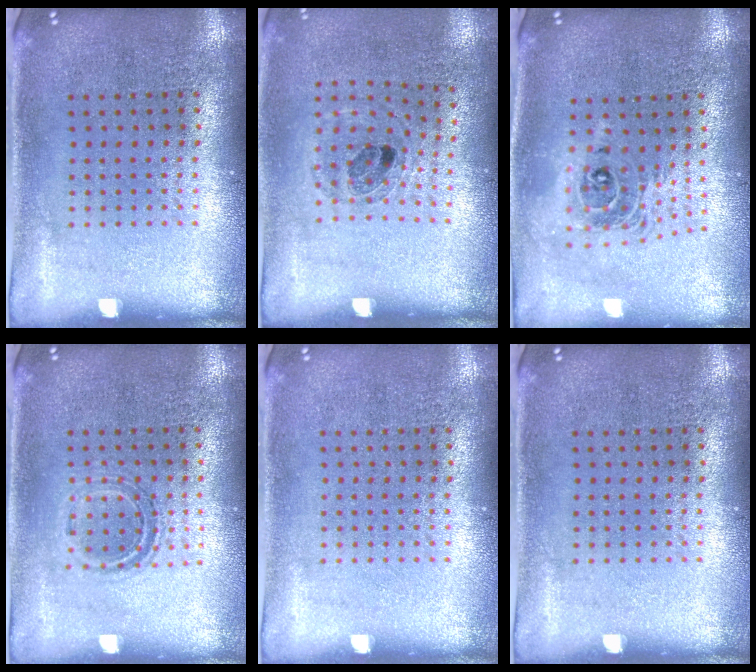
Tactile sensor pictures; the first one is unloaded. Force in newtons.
{"total": 0.9, "press": 0.9, "slide": 0.3}
{"total": 2.0, "press": 1.5, "slide": 1.3}
{"total": 1.1, "press": 0.9, "slide": 0.6}
{"total": 0.0}
{"total": 0.0}